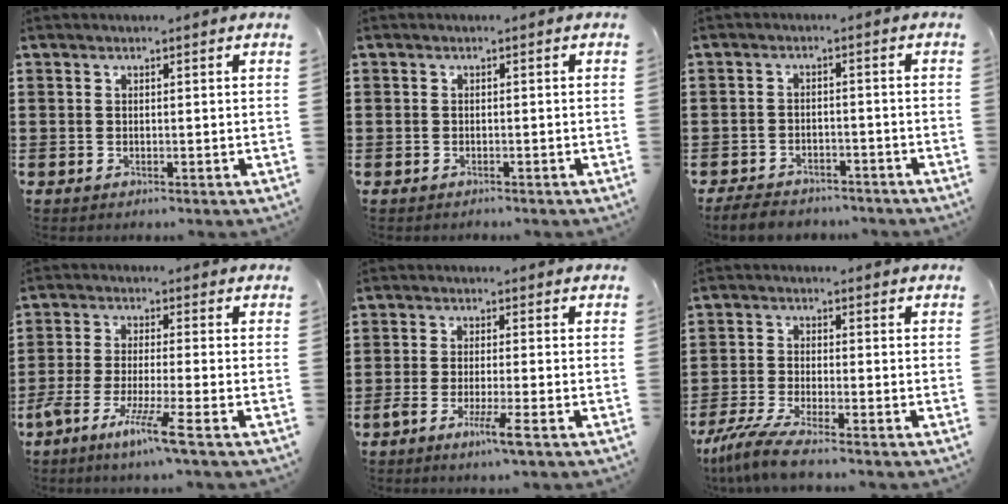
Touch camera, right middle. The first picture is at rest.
{"total": 0.6, "force": [-0.5, 0.3, 0.0], "torque": [0.001, 0.003, -0.013]}
{"total": 3.5, "force": [-3.4, 0.8, 0.6], "torque": [-0.019, 0.001, -0.073]}
{"total": 6.8, "force": [-4.9, -0.5, 4.6], "torque": [-0.101, -0.020, -0.096]}
{"total": 4.4, "force": [-2.5, 0.1, 3.6], "torque": [-0.072, -0.015, -0.045]}
{"total": 4.9, "force": [-4.0, -0.1, 2.9], "torque": [-0.085, -0.025, -0.084]}